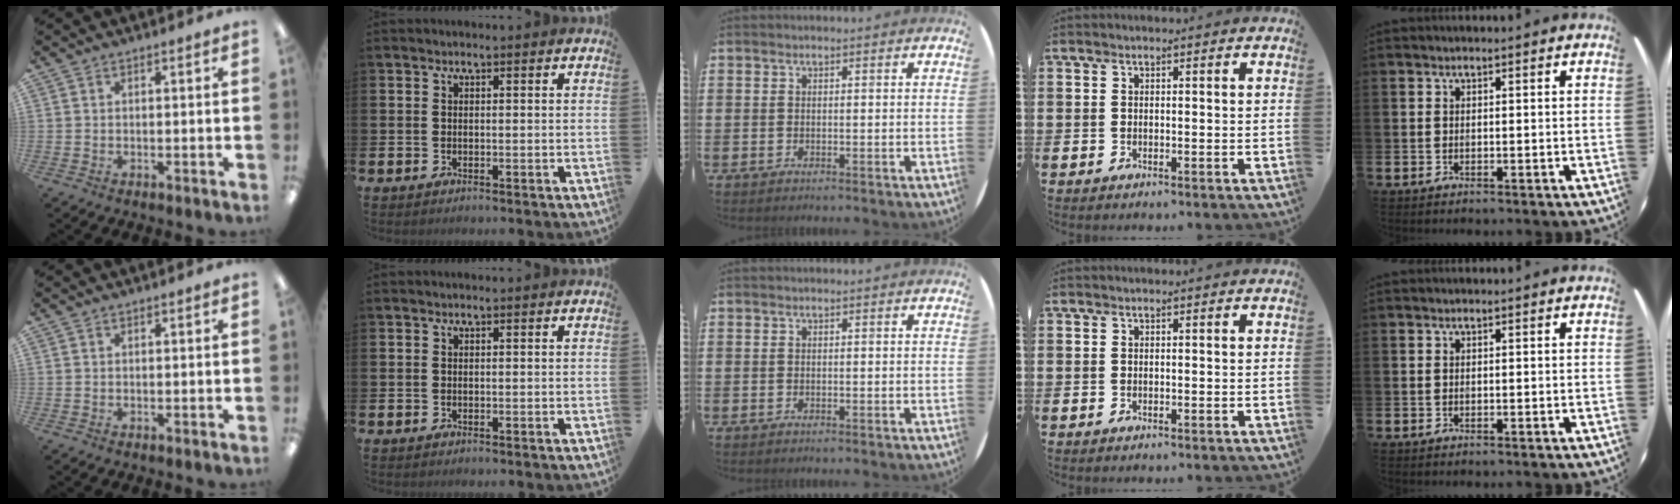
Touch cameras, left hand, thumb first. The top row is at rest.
{}